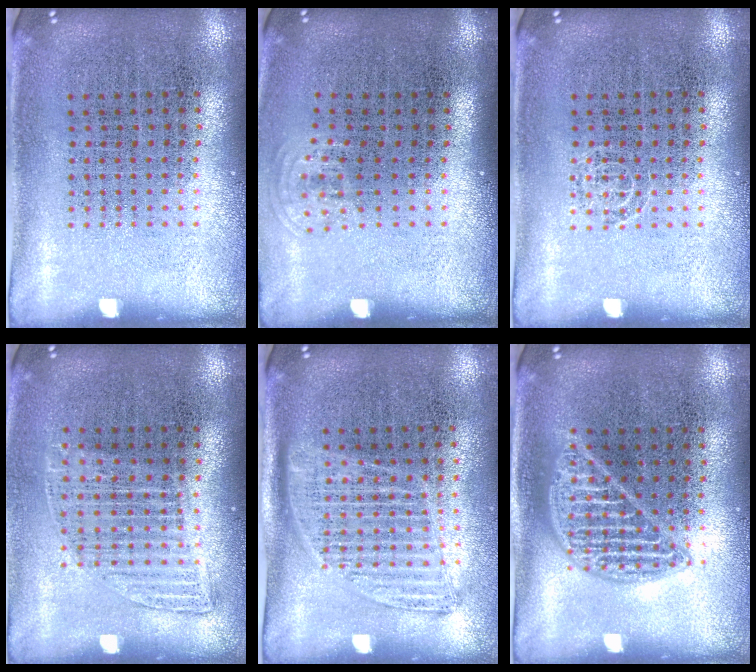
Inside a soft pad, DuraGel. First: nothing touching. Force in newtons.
{"total": 0.8, "press": 0.5, "slide": 0.6}
{"total": 0.7, "press": 0.7, "slide": 0.2}
{"total": 1.1, "press": 1.0, "slide": 0.5}
{"total": 1.3, "press": 1.1, "slide": 0.7}
{"total": 1.3, "press": 1.3, "slide": 0.1}